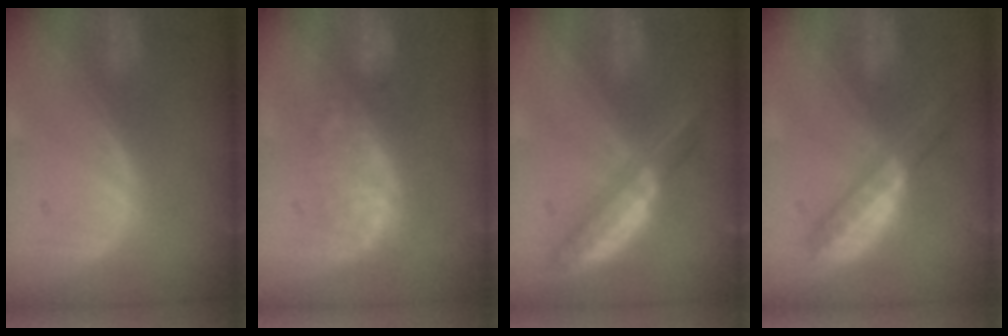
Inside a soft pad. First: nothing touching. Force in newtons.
{"total": 7.6, "press": 7.1, "slide": 2.8}
{"total": 5.4, "press": 5.3, "slide": 1.3}
{"total": 5.7, "press": 5.0, "slide": 2.7}